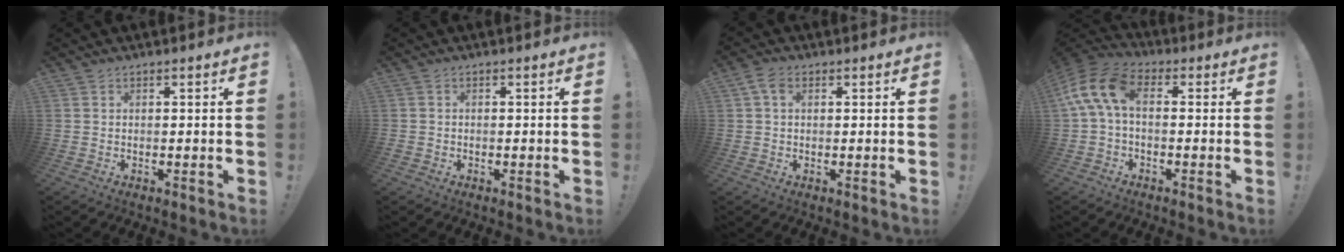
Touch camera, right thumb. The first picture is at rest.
{"total": 0.7, "force": [-0.5, 0.6, 0.1], "torque": [-0.001, 0.002, -0.009]}
{"total": 4.0, "force": [1.3, 2.6, 2.7], "torque": [-0.049, 0.005, 0.025]}
{"total": 11.7, "force": [1.6, 6.2, 9.8], "torque": [-0.198, 0.009, 0.034]}